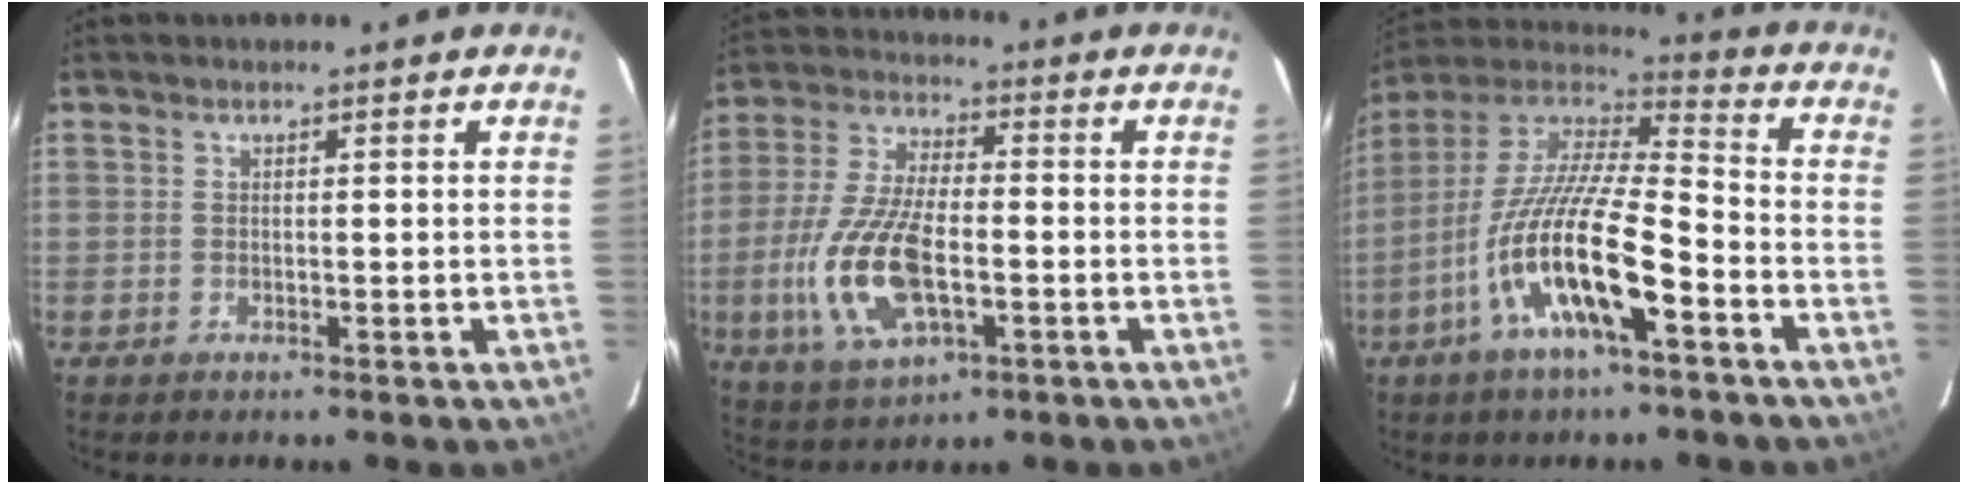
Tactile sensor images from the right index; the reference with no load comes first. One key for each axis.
{"total": 15.8, "fx": -4.0, "fy": 7.0, "fz": 13.6, "tx": -0.295, "ty": -0.007, "tz": -0.072}
{"total": 18.6, "fx": -8.0, "fy": 4.2, "fz": 16.3, "tx": -0.304, "ty": -0.027, "tz": -0.159}